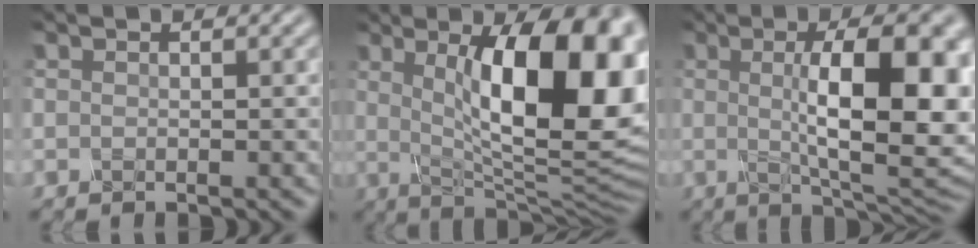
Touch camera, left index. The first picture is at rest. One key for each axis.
{"total": 15.0, "fx": 2.8, "fy": 5.1, "fz": 13.9, "tx": -0.170, "ty": 0.000, "tz": 0.039}
{"total": 12.3, "fx": 1.0, "fy": 3.5, "fz": 11.7, "tx": -0.152, "ty": 0.002, "tz": 0.018}